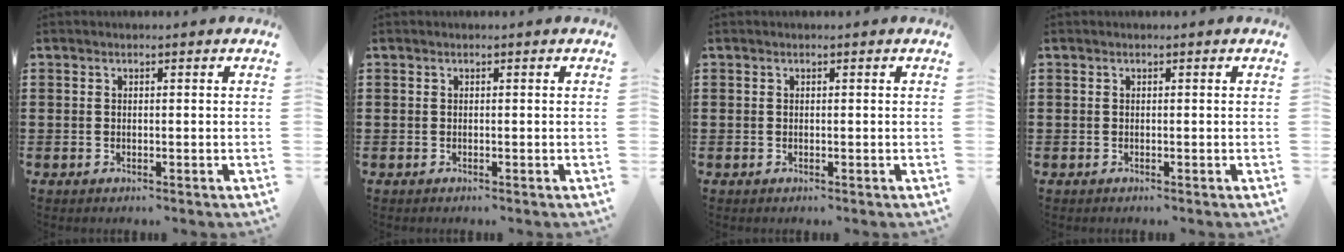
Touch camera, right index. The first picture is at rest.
{"total": 0.0}
{"total": 0.0}
{"total": 0.0}